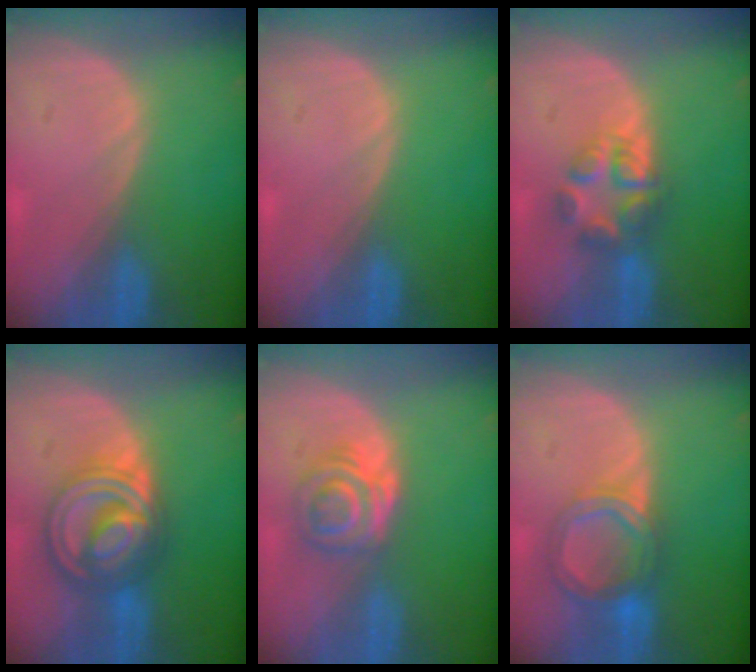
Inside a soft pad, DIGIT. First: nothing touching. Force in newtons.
{"total": 0.0}
{"total": 5.8, "press": 5.6, "slide": 1.6}
{"total": 9.2, "press": 9.2, "slide": 0.6}
{"total": 6.4, "press": 5.3, "slide": 3.6}
{"total": 6.5, "press": 5.7, "slide": 3.1}